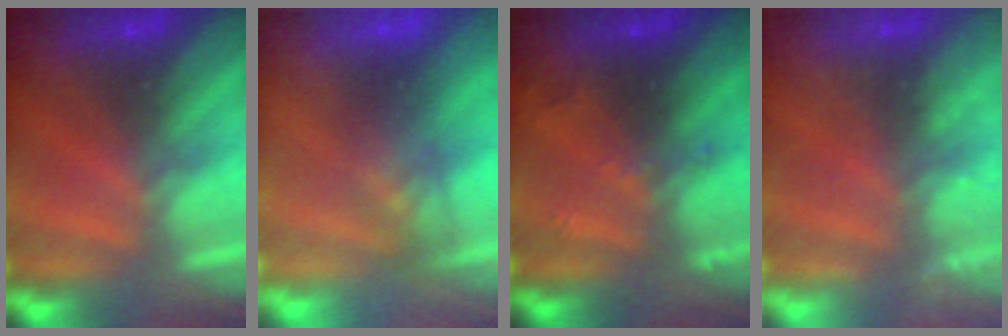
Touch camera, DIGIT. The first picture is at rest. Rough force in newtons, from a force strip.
{"total": 2.8}
{"total": 2.4}
{"total": 2.4}